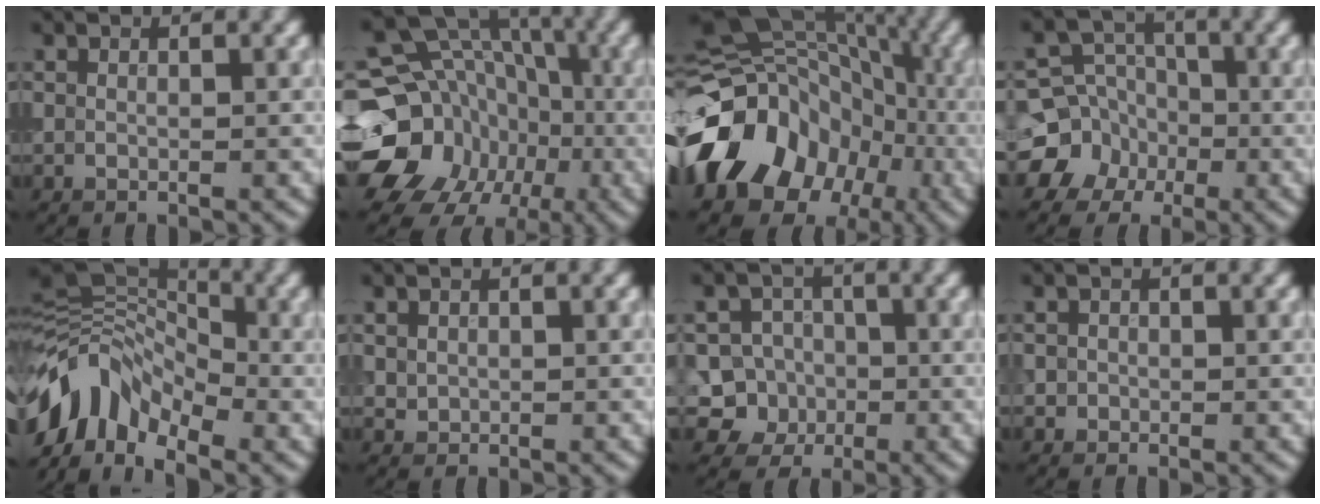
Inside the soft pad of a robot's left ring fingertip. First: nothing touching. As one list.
[{"total": 17.2, "force": [-4.1, 14.9, 7.5], "torque": [-0.147, -0.008, -0.090]}, {"total": 13.5, "force": [-4.6, 10.5, 7.0], "torque": [-0.135, 0.005, -0.099]}, {"total": 7.9, "force": [-3.1, 7.1, 1.7], "torque": [-0.017, -0.003, -0.077]}, {"total": 8.8, "force": [-4.5, 5.5, 5.2], "torque": [-0.089, 0.008, -0.098]}, {"total": 0.9, "force": [0.2, 0.9, 0.3], "torque": [-0.002, -0.003, 0.006]}, {"total": 7.4, "force": [-2.0, 6.9, 1.7], "torque": [-0.013, 0.012, -0.061]}, {"total": 0.8, "force": [0.0, 0.8, 0.1], "torque": [0.009, -0.004, -0.004]}]